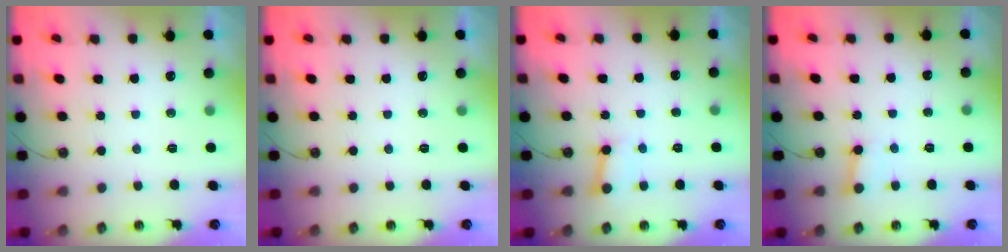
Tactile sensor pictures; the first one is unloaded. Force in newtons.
{"total": 0.0}
{"total": 3.3, "press": 3.3, "slide": 0.2}
{"total": 2.6, "press": 2.6, "slide": 0.3}